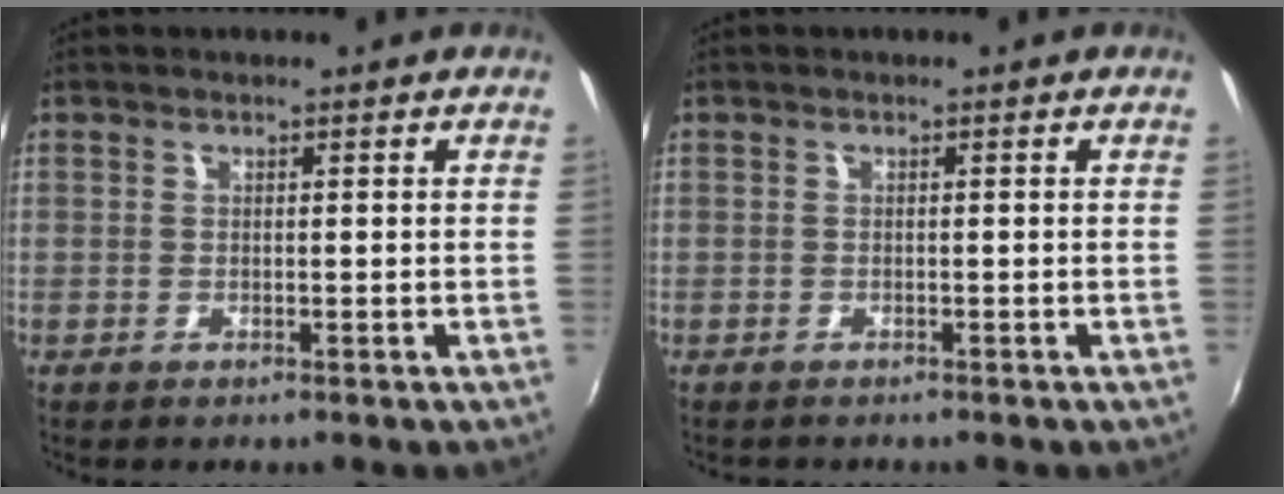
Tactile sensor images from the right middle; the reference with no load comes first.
{"total": 0.7, "force": [-0.7, 0.2, 0.0], "torque": [-0.004, 0.000, -0.011]}